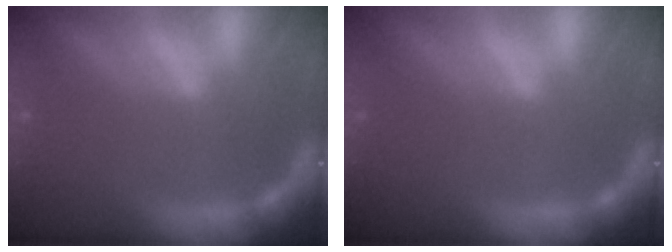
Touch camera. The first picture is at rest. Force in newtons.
{"total": 0.0}